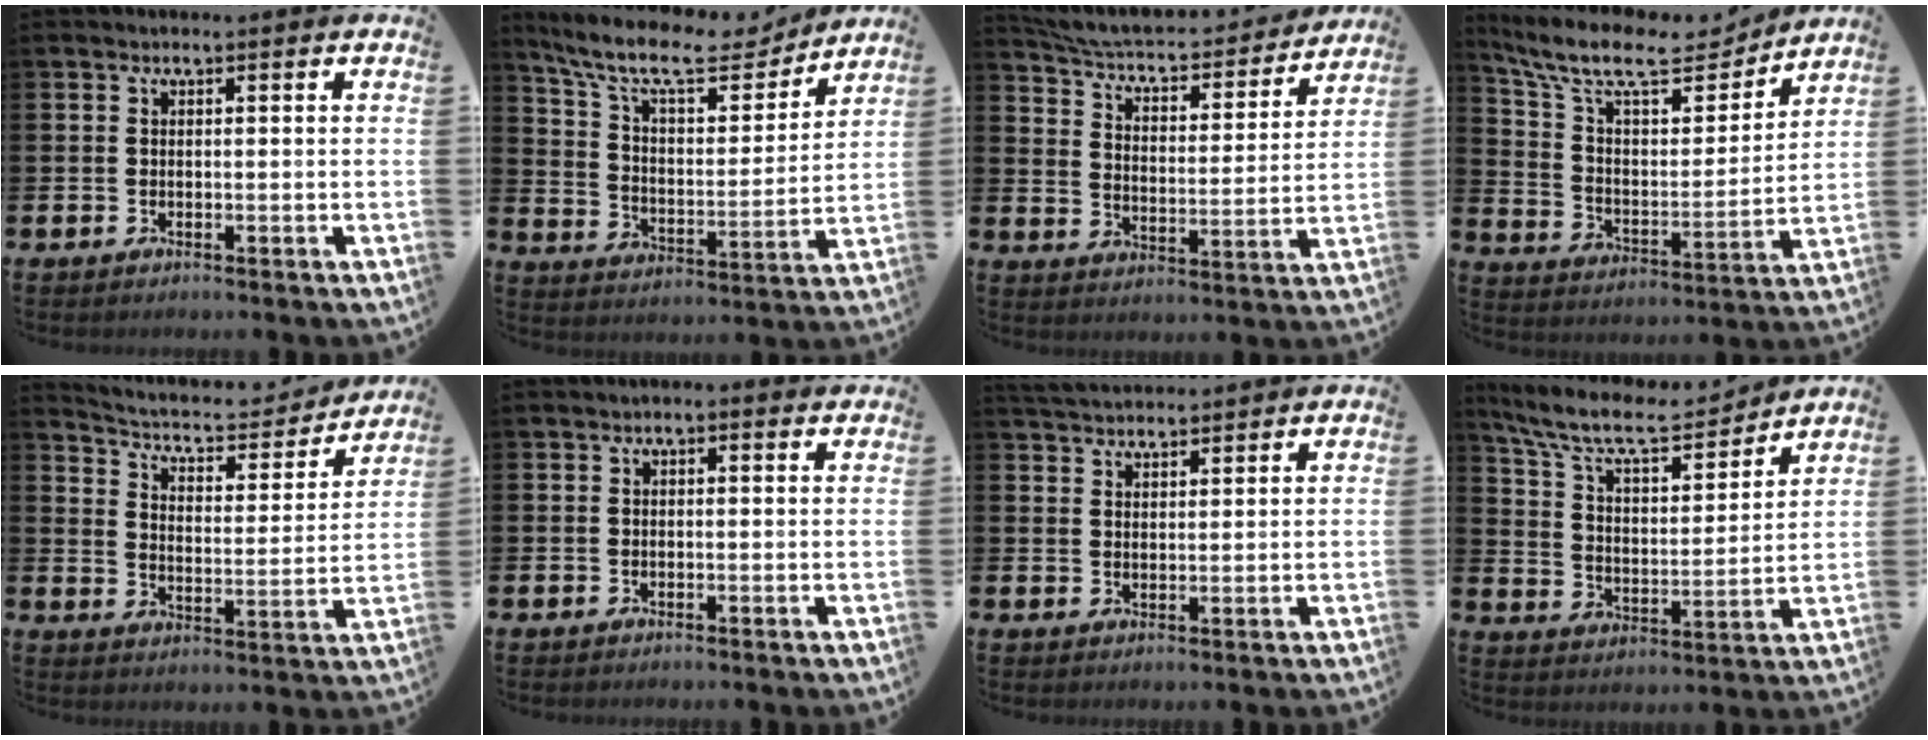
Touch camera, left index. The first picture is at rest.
{"total": 11.8, "force": [10.3, 3.2, 4.8], "torque": [-0.123, -0.063, 0.176]}
{"total": 5.2, "force": [4.8, 1.2, 1.4], "torque": [-0.057, -0.042, 0.075]}
{"total": 12.2, "force": [10.4, 3.6, 5.2], "torque": [-0.132, -0.064, 0.179]}
{"total": 5.8, "force": [5.2, 1.8, 1.7], "torque": [-0.056, -0.041, 0.082]}
{"total": 0.5, "force": [0.3, 0.3, 0.3], "torque": [0.005, 0.001, 0.000]}
{"total": 3.7, "force": [3.6, 0.6, 0.3], "torque": [-0.015, -0.014, 0.067]}
{"total": 9.9, "force": [8.8, 2.4, 3.8], "torque": [-0.116, -0.052, 0.151]}